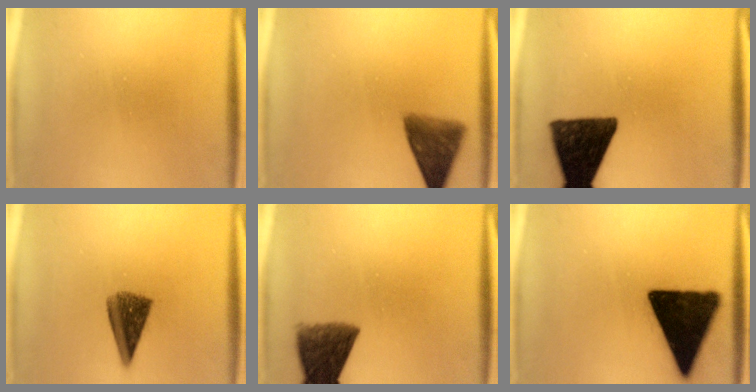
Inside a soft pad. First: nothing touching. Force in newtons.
{"total": 7.0}
{"total": 13.5}
{"total": 7.2}
{"total": 9.1}
{"total": 14.3}